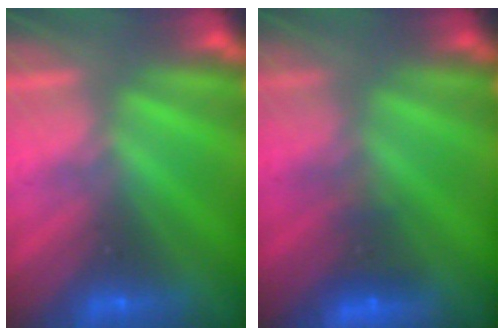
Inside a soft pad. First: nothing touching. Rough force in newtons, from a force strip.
{"total": 4.4}